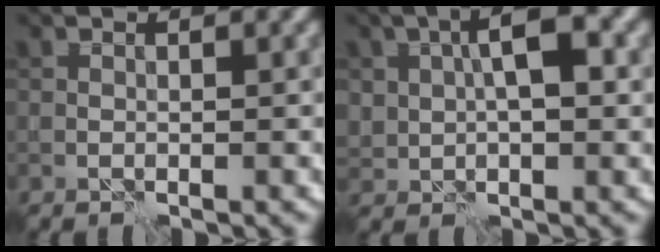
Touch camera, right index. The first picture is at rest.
{"total": 6.1, "force": [1.7, 3.2, 4.9], "torque": [-0.088, 0.010, 0.025]}